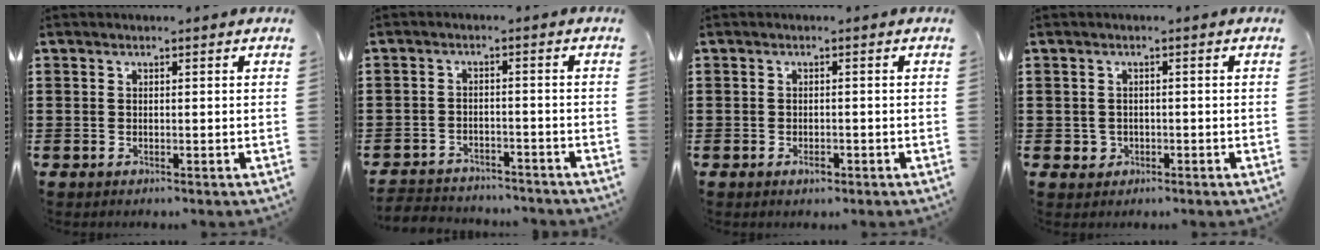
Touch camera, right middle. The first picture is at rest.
{"total": 3.2, "force": [-3.1, 0.5, 0.0], "torque": [-0.007, -0.002, -0.068]}
{"total": 1.2, "force": [-0.7, 0.5, 0.8], "torque": [-0.018, -0.004, -0.012]}
{"total": 1.2, "force": [-0.4, 1.1, 0.3], "torque": [-0.010, 0.005, -0.010]}